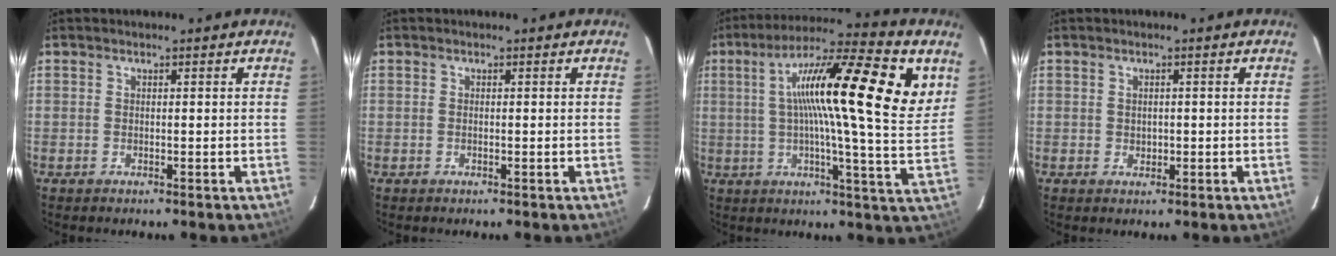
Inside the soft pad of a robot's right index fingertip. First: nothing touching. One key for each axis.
{"total": 0.0}
{"total": 22.5, "fx": 8.5, "fy": 3.1, "fz": 20.7, "tx": -0.328, "ty": 0.035, "tz": 0.110}
{"total": 1.4, "fx": -0.1, "fy": 1.3, "fz": 0.5, "tx": -0.005, "ty": 0.001, "tz": 0.000}